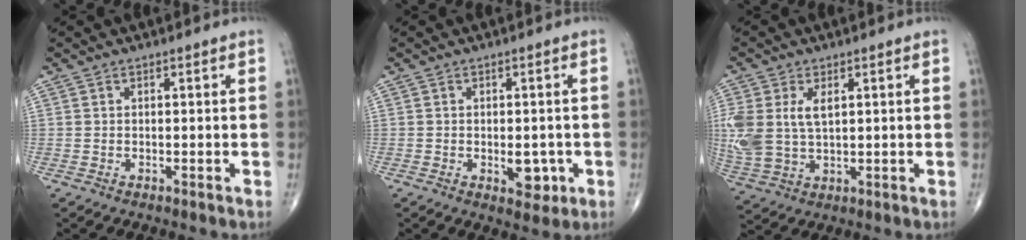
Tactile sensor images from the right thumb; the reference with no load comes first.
{"total": 4.7, "force": [-1.1, 2.7, 3.7], "torque": [-0.029, -0.002, -0.009]}
{"total": 11.0, "force": [2.2, 6.6, 8.6], "torque": [-0.202, 0.003, 0.054]}